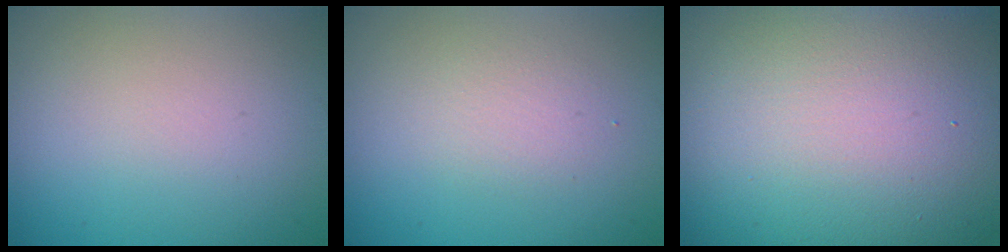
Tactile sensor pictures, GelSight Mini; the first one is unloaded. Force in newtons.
{"total": 1.5, "press": 1.5, "slide": 0.1}
{"total": 21.4, "press": 21.4, "slide": 0.5}